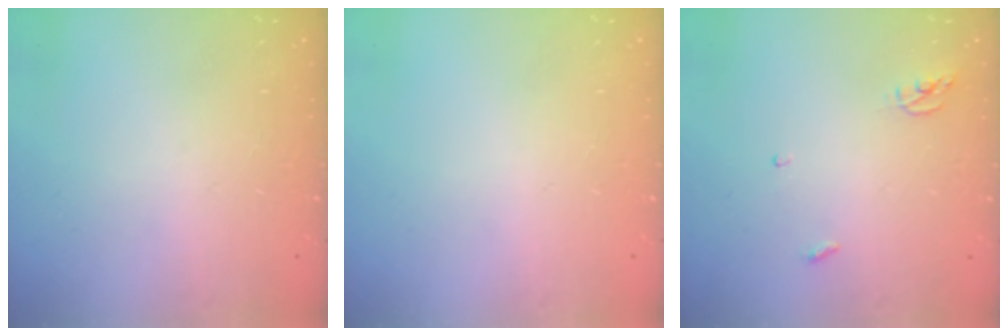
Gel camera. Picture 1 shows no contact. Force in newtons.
{"total": 0.0}
{"total": 3.6, "press": 3.6, "slide": 0.3}